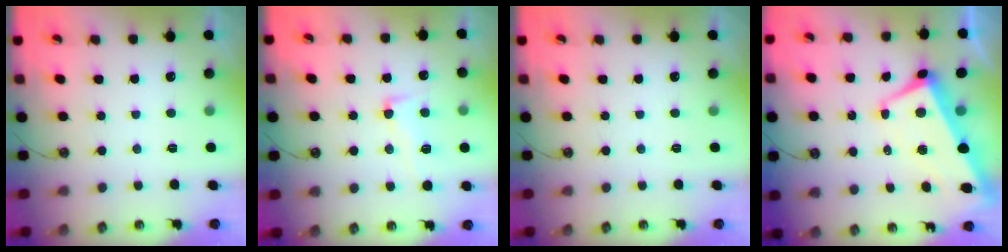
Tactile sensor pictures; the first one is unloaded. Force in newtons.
{"total": 3.1, "press": 2.6, "slide": 1.6}
{"total": 0.0}
{"total": 1.7, "press": 1.0, "slide": 1.3}